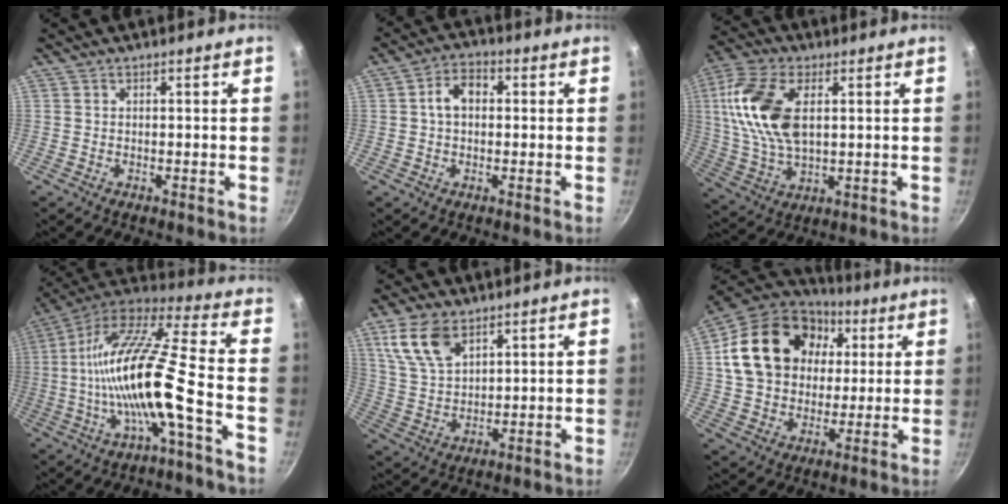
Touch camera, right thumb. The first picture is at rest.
{"total": 5.9, "force": [0.6, 4.1, 4.2], "torque": [-0.054, 0.018, 0.001]}
{"total": 15.9, "force": [3.4, 8.7, 12.9], "torque": [-0.249, -0.002, 0.063]}
{"total": 19.3, "force": [-5.1, 3.0, 18.4], "torque": [-0.327, 0.034, -0.108]}
{"total": 10.3, "force": [5.7, 5.5, 6.6], "torque": [-0.120, -0.017, 0.121]}
{"total": 23.6, "force": [5.6, 18.0, 14.2], "torque": [-0.232, 0.018, 0.093]}